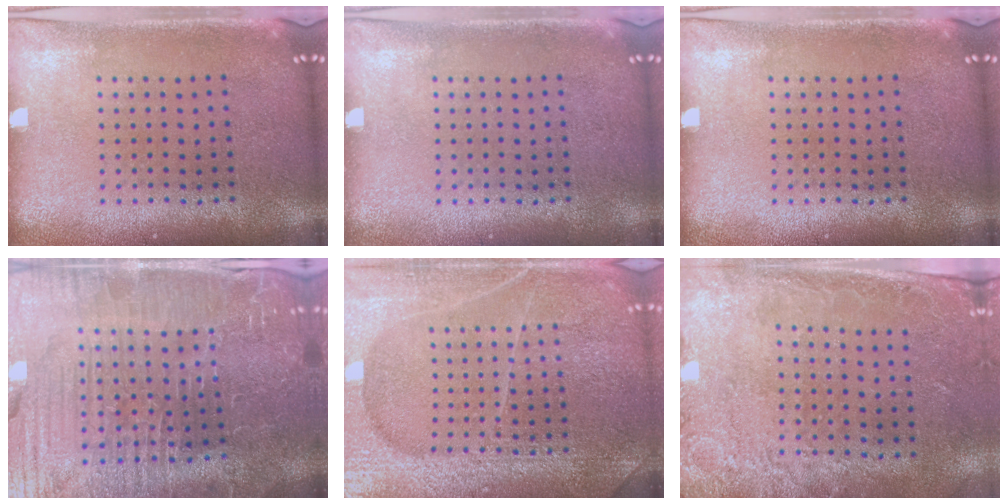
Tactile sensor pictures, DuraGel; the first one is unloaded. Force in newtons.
{"total": 0.0}
{"total": 0.0}
{"total": 5.5, "press": 5.3, "slide": 1.5}
{"total": 5.5, "press": 5.5, "slide": 0.5}
{"total": 2.6, "press": 1.9, "slide": 1.8}